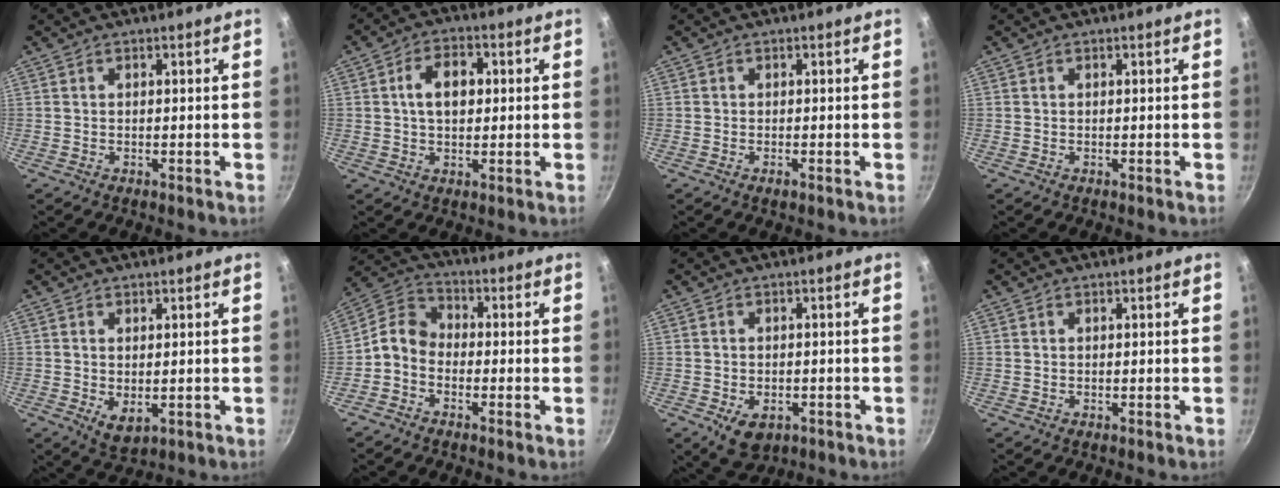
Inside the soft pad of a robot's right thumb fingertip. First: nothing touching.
{"total": 7.6, "force": [1.2, 5.0, 5.6], "torque": [-0.073, 0.013, 0.013]}
{"total": 0.9, "force": [-0.5, 0.4, 0.6], "torque": [-0.012, 0.000, -0.010]}
{"total": 0.0}
{"total": 3.7, "force": [-0.3, 2.2, 3.0], "torque": [-0.048, -0.013, 0.000]}
{"total": 6.5, "force": [-2.3, 4.9, 3.6], "torque": [-0.065, 0.040, -0.069]}
{"total": 5.9, "force": [-2.1, 4.0, 3.7], "torque": [-0.047, 0.002, -0.020]}
{"total": 0.0}